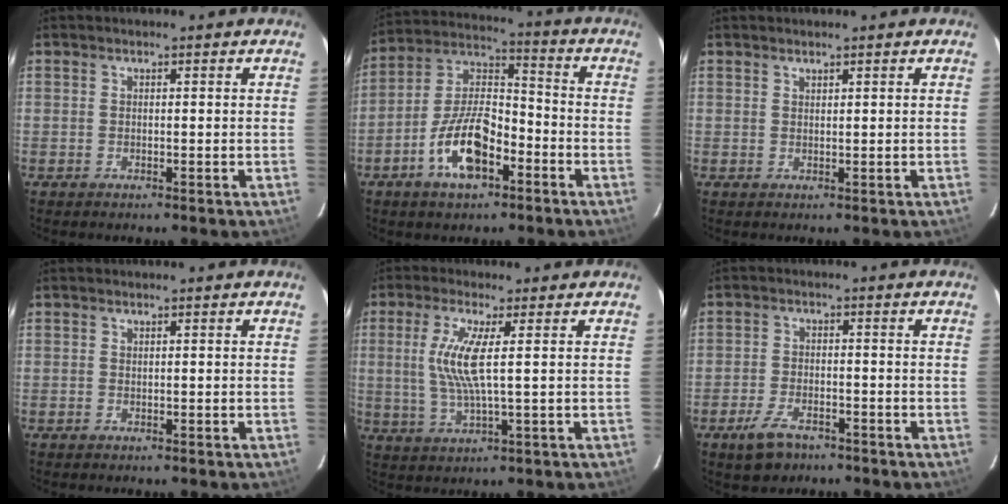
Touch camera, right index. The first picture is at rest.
{"total": 13.3, "force": [-6.3, 6.2, 9.9], "torque": [-0.195, 0.016, -0.111]}
{"total": 0.6, "force": [0.6, 0.1, 0.0], "torque": [0.000, 0.000, 0.013]}
{"total": 0.0}
{"total": 7.3, "force": [1.1, 0.3, 7.2], "torque": [-0.151, -0.006, 0.025]}
{"total": 6.0, "force": [-4.1, 3.0, 3.2], "torque": [-0.082, -0.001, -0.069]}